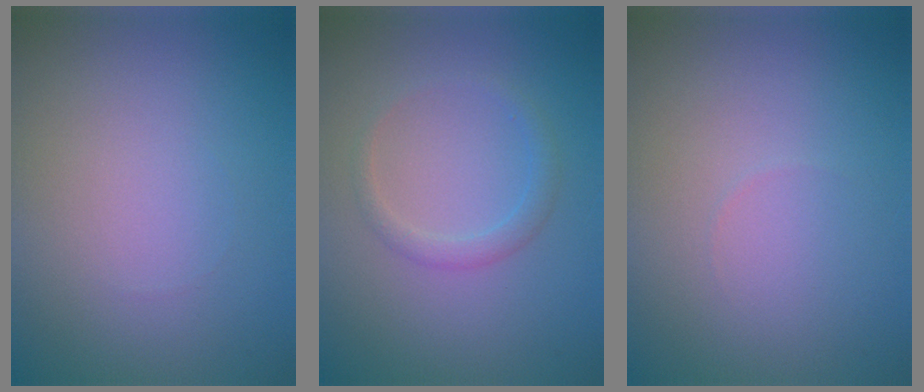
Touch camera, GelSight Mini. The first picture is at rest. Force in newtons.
{"total": 1.5, "press": 1.5, "slide": 0.0}
{"total": 0.0}